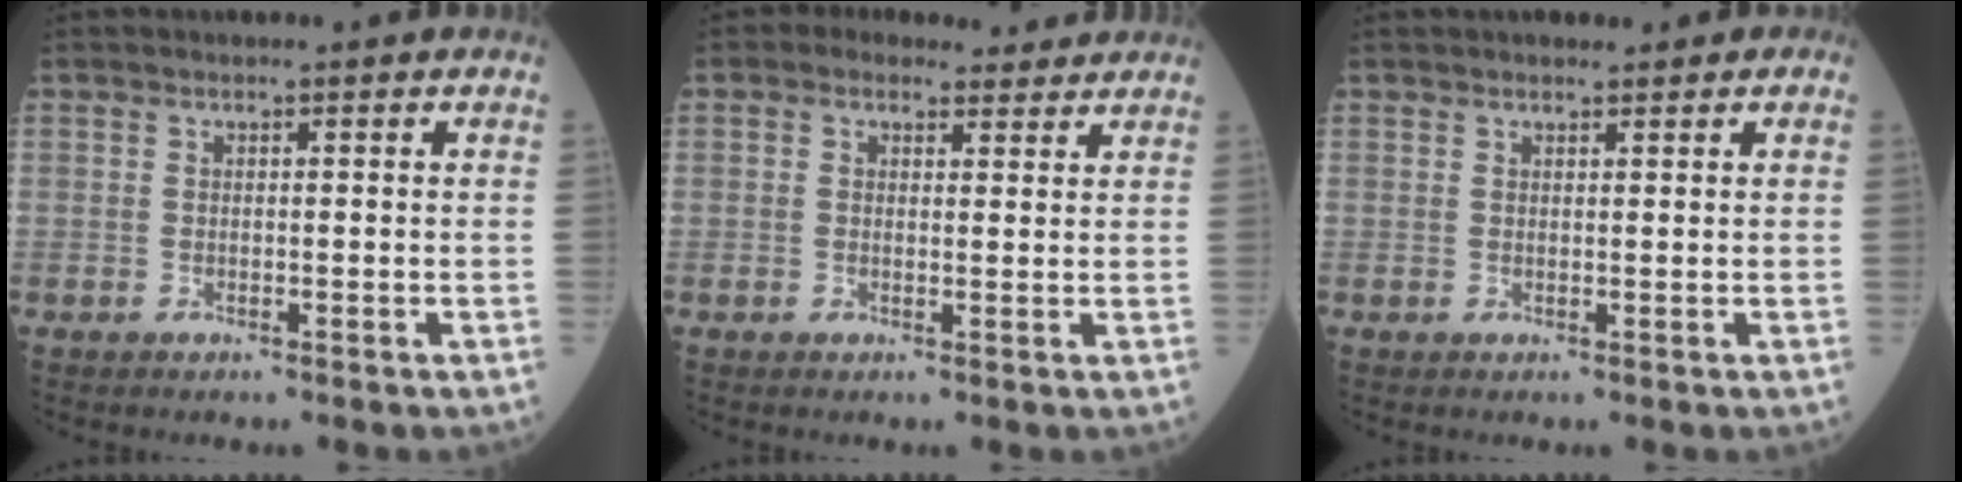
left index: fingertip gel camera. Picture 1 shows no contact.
{"total": 4.1, "force": [3.4, 2.2, 0.8], "torque": [-0.011, 0.019, 0.042]}
{"total": 1.9, "force": [1.5, 0.6, 0.9], "torque": [-0.014, 0.010, 0.019]}